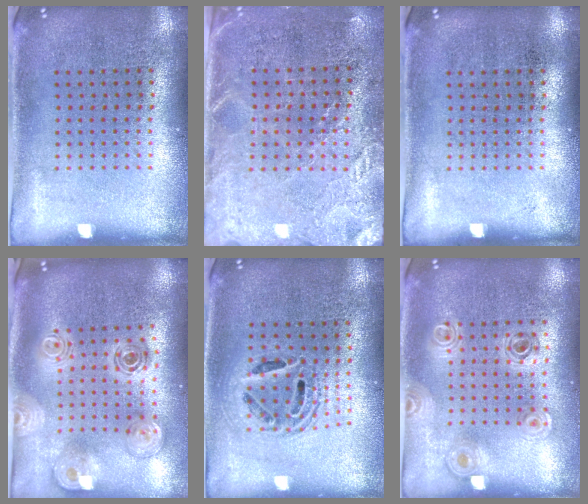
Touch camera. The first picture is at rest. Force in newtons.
{"total": 3.0, "press": 2.7, "slide": 1.2}
{"total": 0.0}
{"total": 1.7, "press": 1.5, "slide": 0.8}
{"total": 1.5, "press": 1.3, "slide": 0.8}
{"total": 0.8, "press": 0.8, "slide": 0.0}